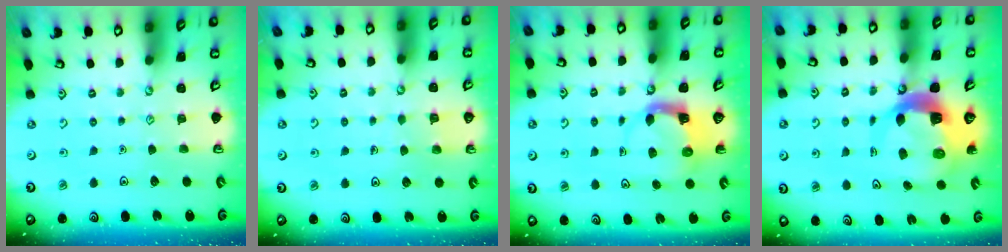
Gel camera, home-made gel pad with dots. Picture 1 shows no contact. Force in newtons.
{"total": 2.2, "press": 2.2, "slide": 0.0}
{"total": 3.9, "press": 3.9, "slide": 0.6}
{"total": 9.5, "press": 9.5, "slide": 1.0}